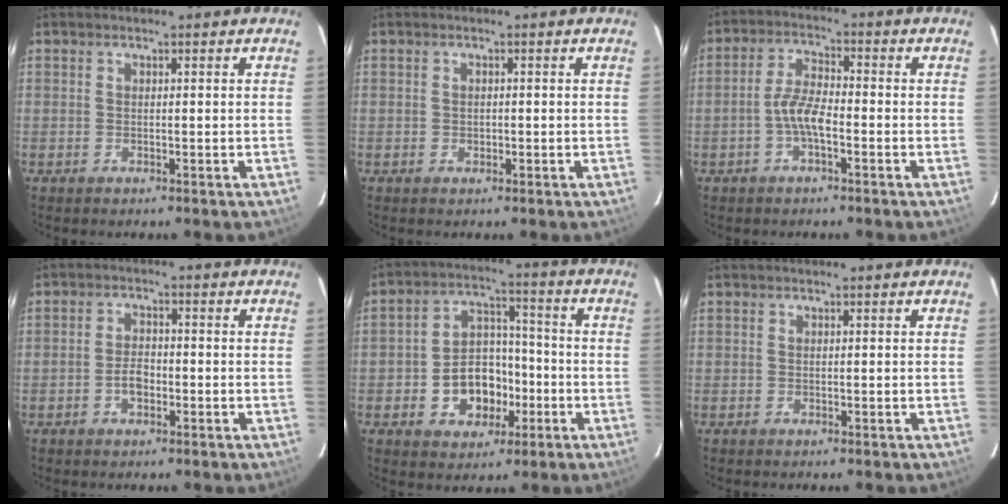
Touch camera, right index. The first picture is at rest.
{"total": 1.1, "force": [-0.2, 1.0, 0.5], "torque": [-0.007, 0.002, -0.003]}
{"total": 5.5, "force": [-2.0, 1.7, 4.8], "torque": [-0.102, 0.012, -0.040]}
{"total": 3.6, "force": [-1.4, 2.2, 2.5], "torque": [-0.049, 0.006, -0.024]}
{"total": 10.9, "force": [-3.5, 8.3, 6.2], "torque": [-0.127, 0.028, -0.042]}
{"total": 0.0}